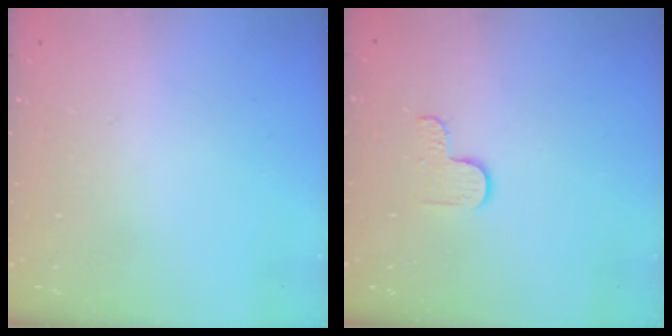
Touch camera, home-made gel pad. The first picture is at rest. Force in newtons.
{"total": 2.9, "press": 2.9, "slide": 0.3}